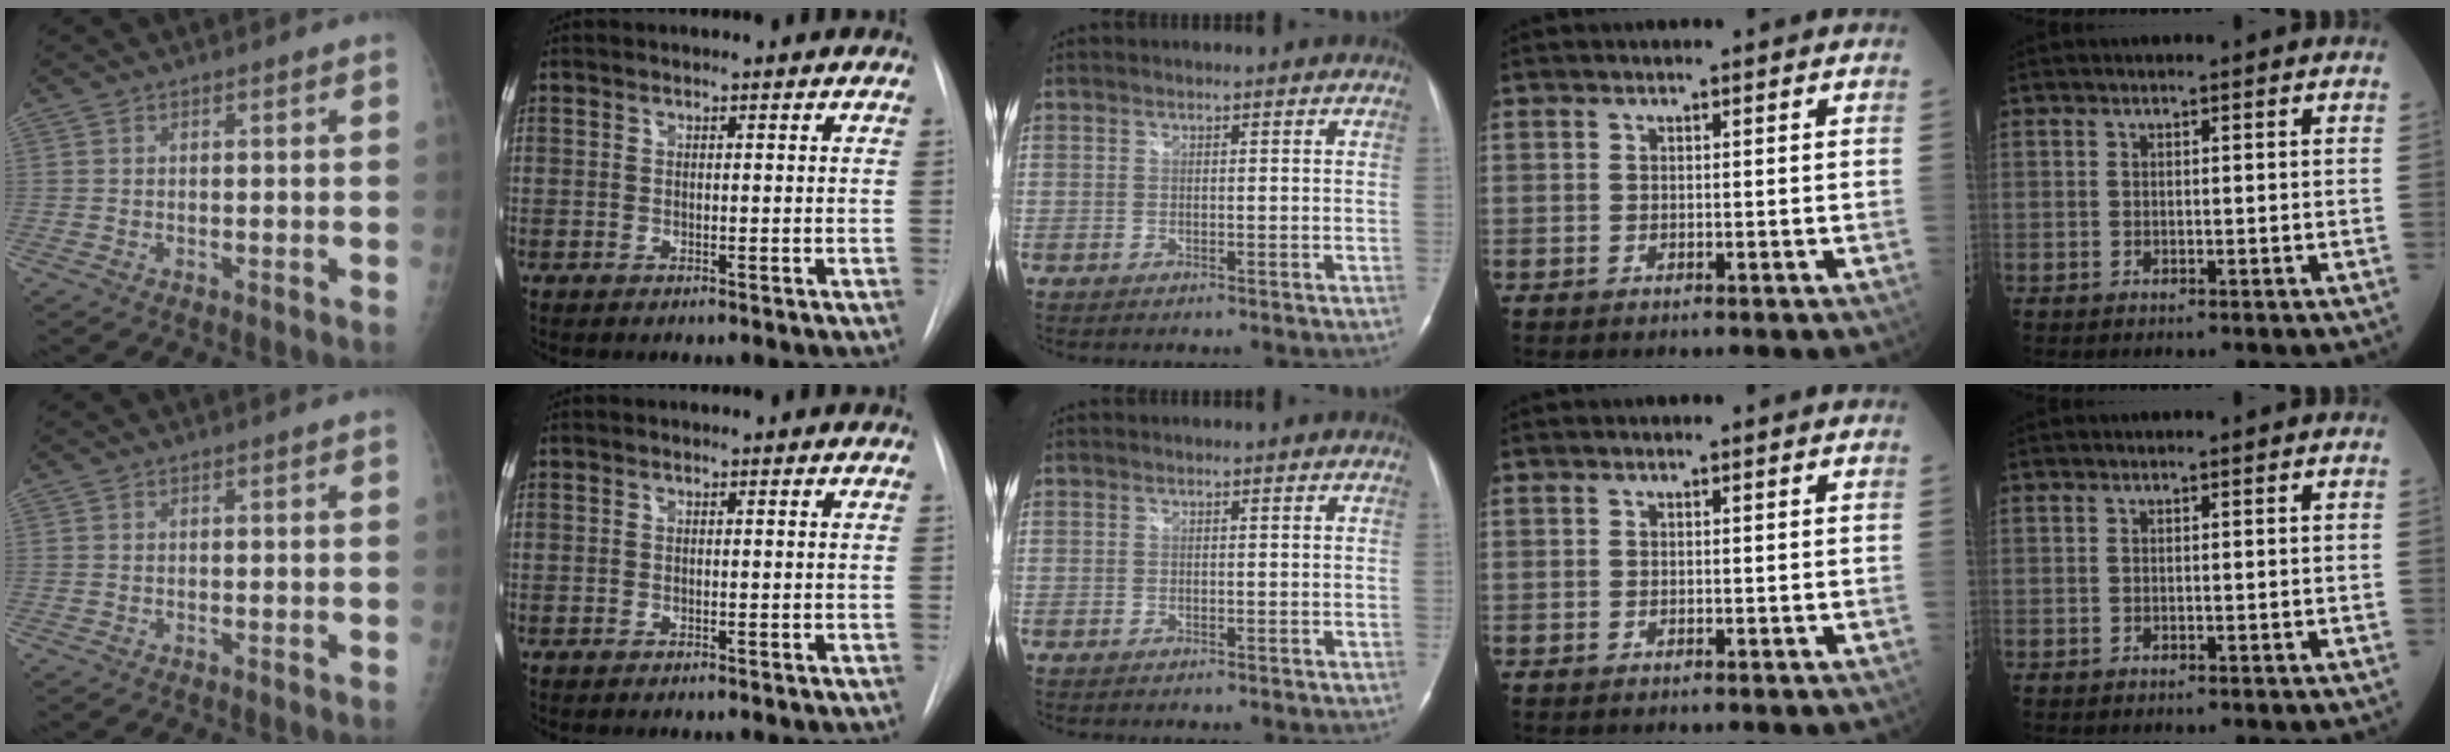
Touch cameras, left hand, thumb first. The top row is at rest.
{}